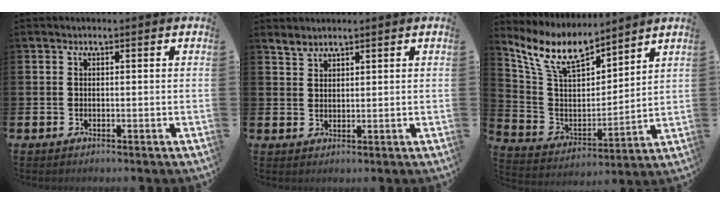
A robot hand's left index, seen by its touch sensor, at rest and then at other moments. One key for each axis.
{"total": 2.1, "fx": 2.0, "fy": 0.5, "fz": 0.2, "tx": -0.004, "ty": -0.005, "tz": 0.037}
{"total": 10.1, "fx": 8.5, "fy": 3.3, "fz": 4.3, "tx": -0.128, "ty": -0.046, "tz": 0.154}